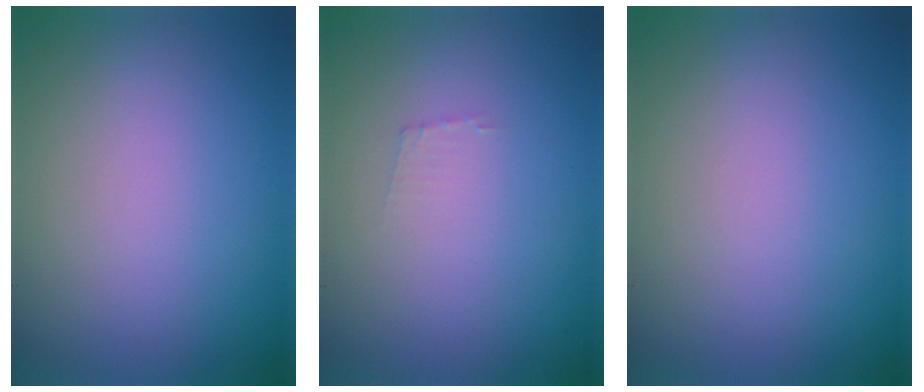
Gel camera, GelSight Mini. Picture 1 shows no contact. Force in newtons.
{"total": 0.7, "press": 0.7, "slide": 0.1}
{"total": 0.0}